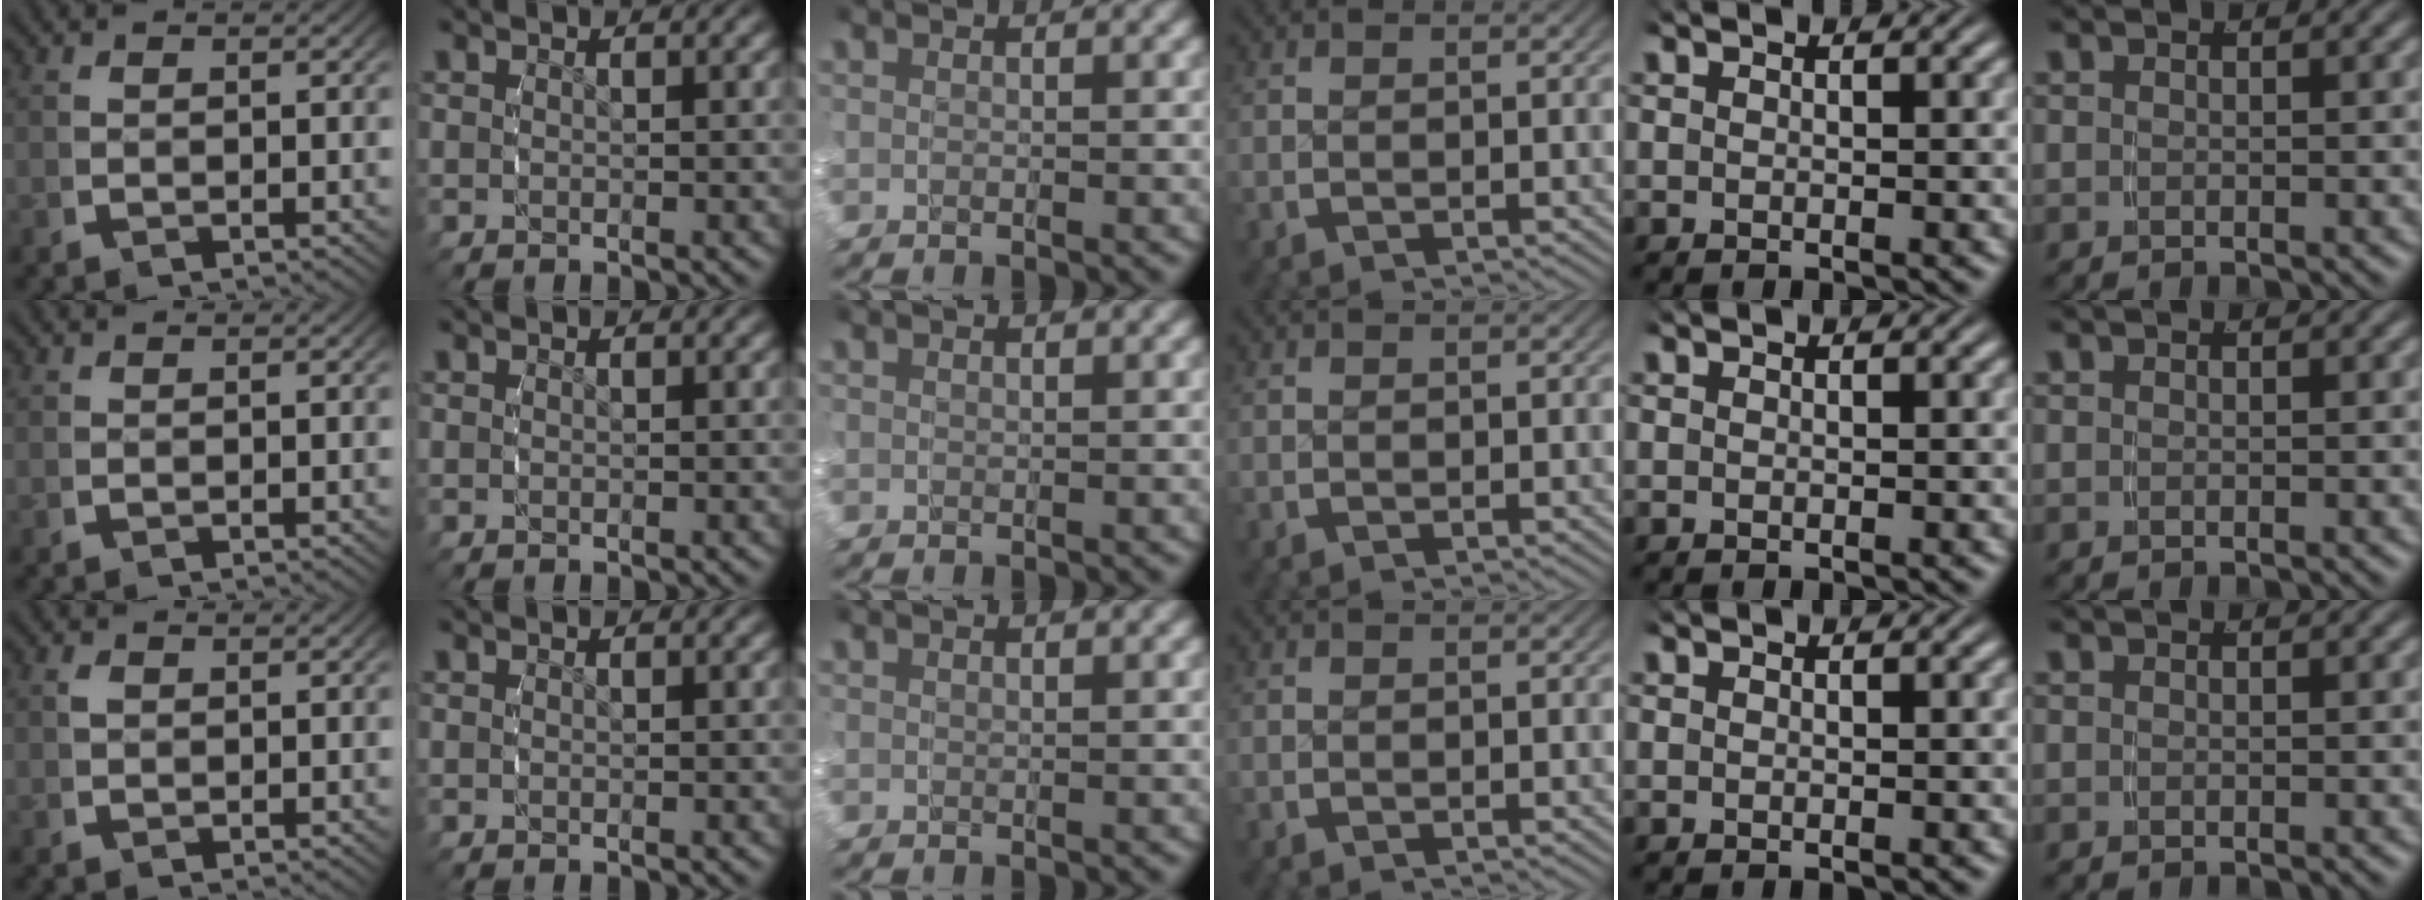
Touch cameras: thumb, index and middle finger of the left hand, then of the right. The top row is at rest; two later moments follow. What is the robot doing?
{"motion": "grasp_and_lifting", "object": "ribbon"}